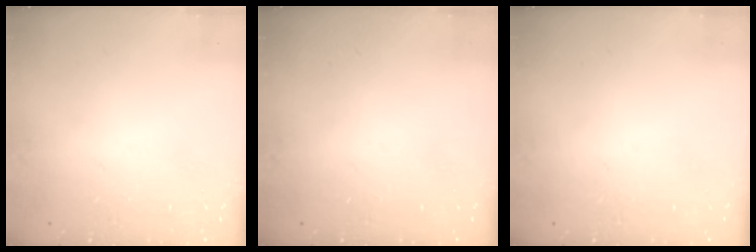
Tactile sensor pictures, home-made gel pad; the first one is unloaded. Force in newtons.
{"total": 0.0}
{"total": 0.0}